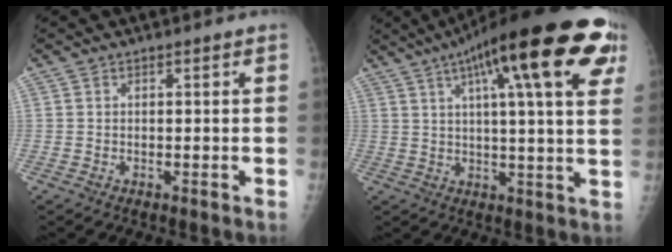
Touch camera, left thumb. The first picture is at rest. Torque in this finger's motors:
{"motor_torque": [0.48, 1.10, 1.87, -0.90, 0.32]}